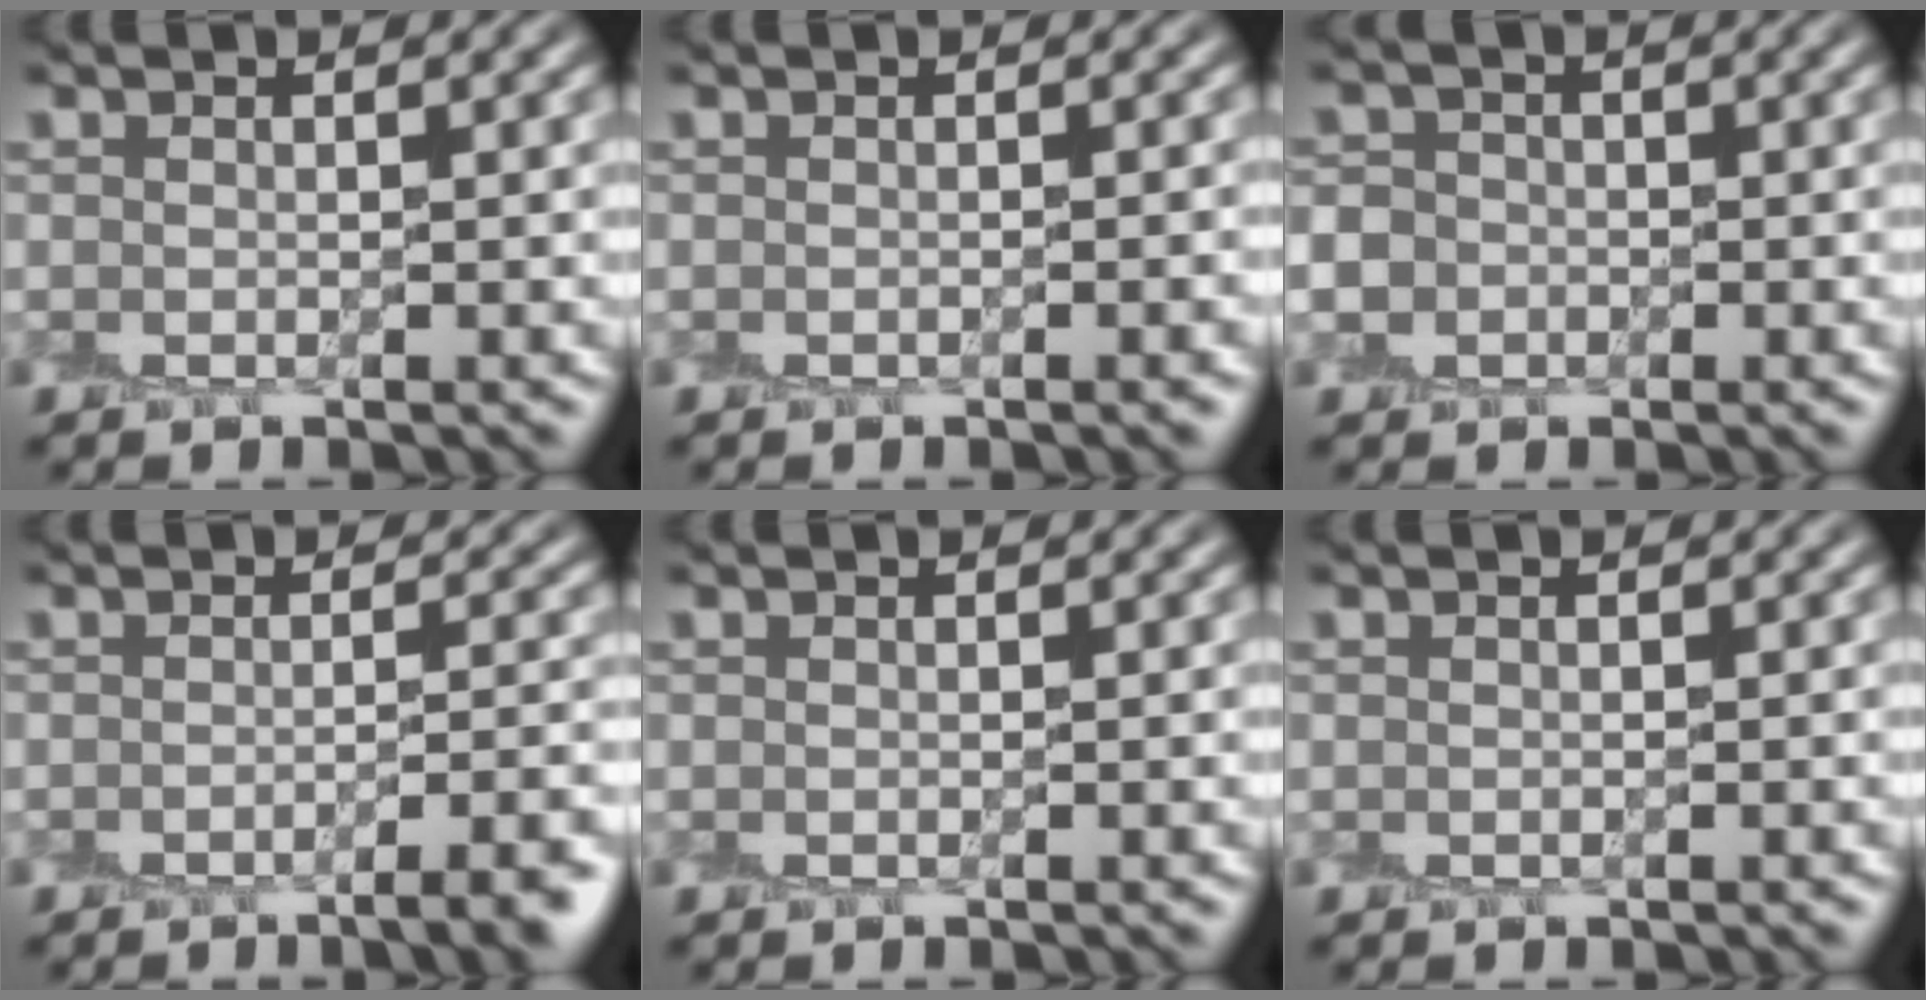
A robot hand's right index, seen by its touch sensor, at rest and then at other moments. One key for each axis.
{"total": 1.3, "fx": -0.9, "fy": 0.1, "fz": 0.8, "tx": -0.009, "ty": -0.003, "tz": -0.015}
{"total": 2.7, "fx": -0.9, "fy": 2.5, "fz": 0.3, "tx": 0.008, "ty": 0.002, "tz": -0.029}
{"total": 4.6, "fx": -3.0, "fy": 1.1, "fz": 3.3, "tx": -0.036, "ty": -0.004, "tz": -0.040}
{"total": 0.0}
{"total": 0.0}